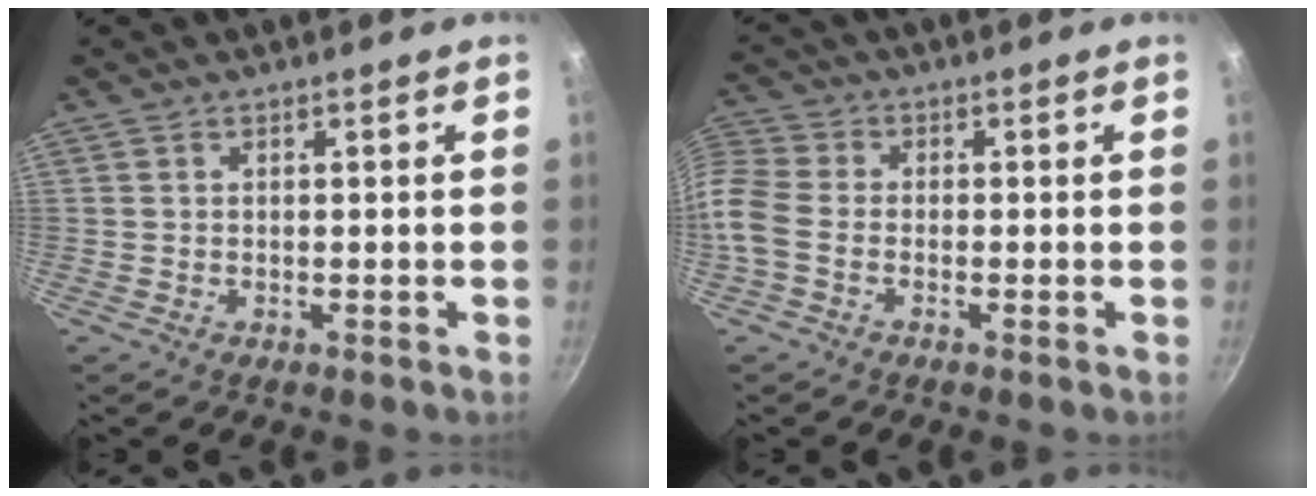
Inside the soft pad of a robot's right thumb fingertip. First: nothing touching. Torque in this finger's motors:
{"motor_torque": [-0.16, 0.44, 0.87, -0.50, 0.30]}